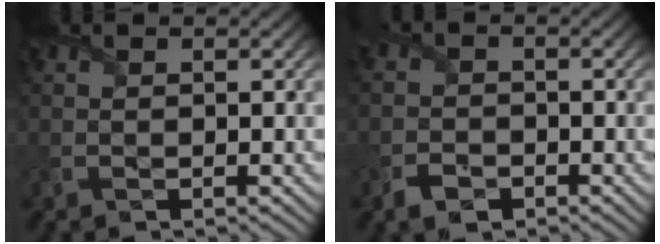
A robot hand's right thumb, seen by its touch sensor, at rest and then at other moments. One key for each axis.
{"total": 2.5, "fx": -1.8, "fy": 1.5, "fz": 1.0, "tx": -0.027, "ty": -0.002, "tz": -0.043}